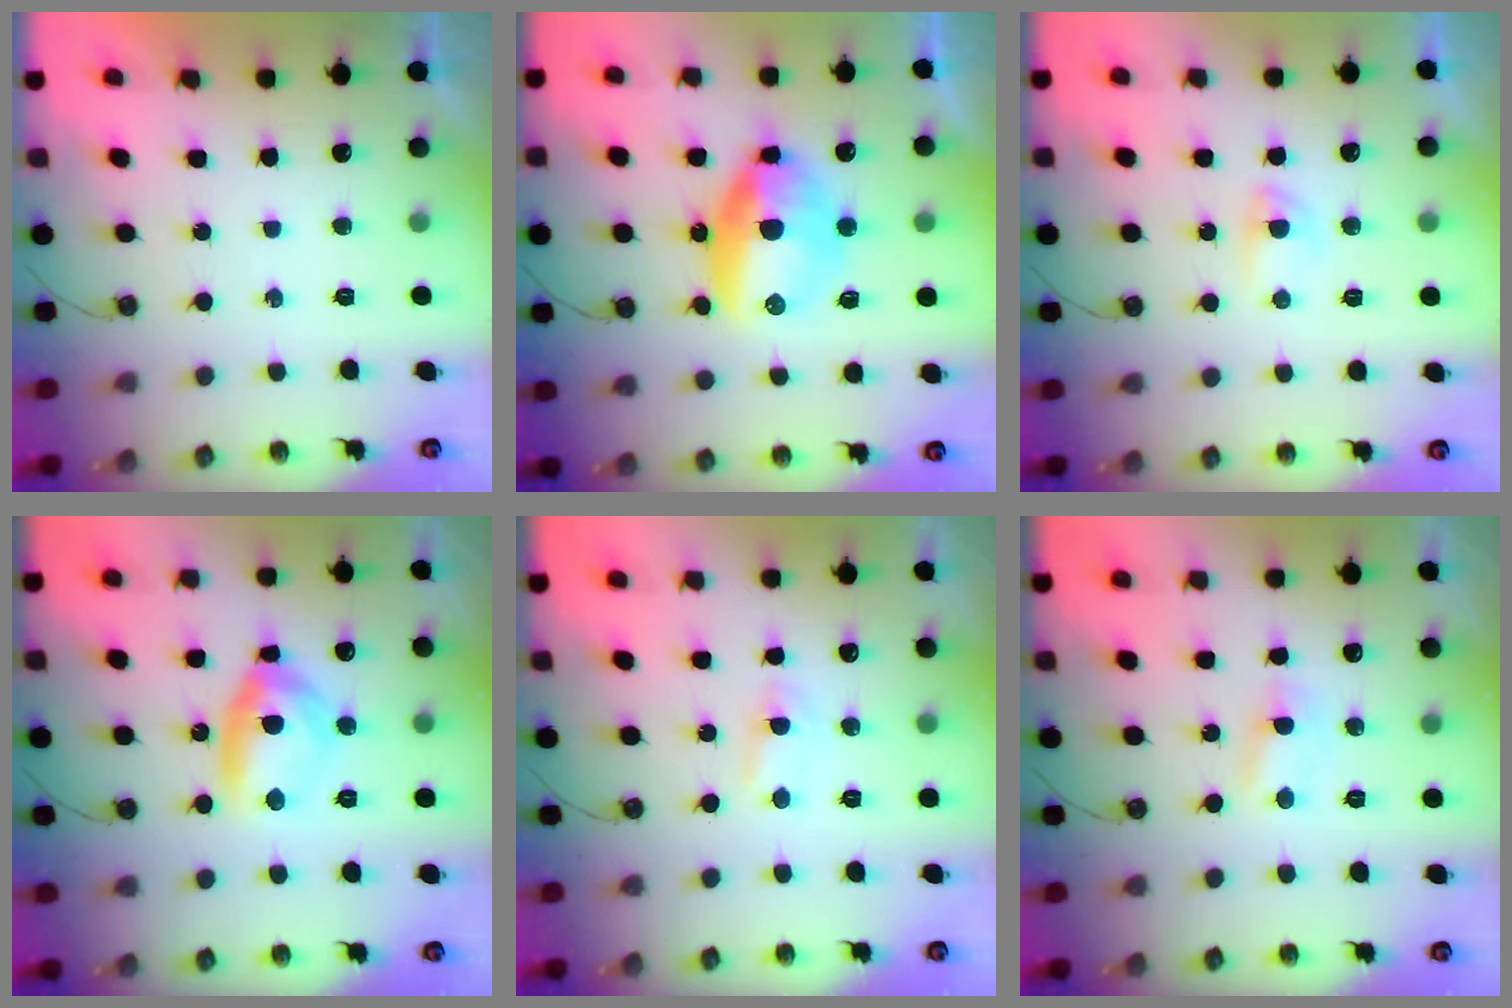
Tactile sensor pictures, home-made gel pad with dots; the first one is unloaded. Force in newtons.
{"total": 12.7, "press": 12.7, "slide": 0.5}
{"total": 4.0, "press": 3.9, "slide": 0.6}
{"total": 12.8, "press": 12.7, "slide": 1.1}
{"total": 2.0, "press": 2.0, "slide": 0.3}
{"total": 2.7, "press": 2.7, "slide": 0.2}